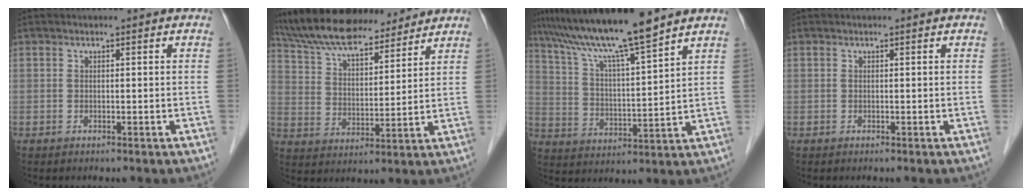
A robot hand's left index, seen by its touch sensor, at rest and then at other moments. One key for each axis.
{"total": 17.3, "fx": 15.4, "fy": 4.5, "fz": 6.4, "tx": -0.119, "ty": 0.030, "tz": 0.263}
{"total": 13.4, "fx": 11.1, "fy": -0.8, "fz": 7.3, "tx": -0.136, "ty": 0.012, "tz": 0.198}
{"total": 0.0}